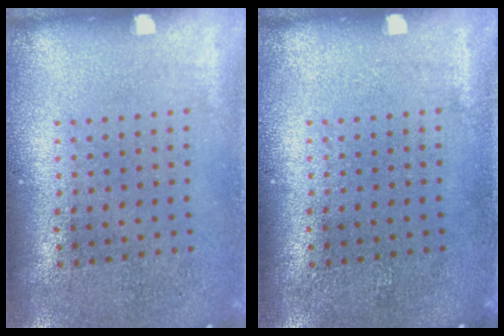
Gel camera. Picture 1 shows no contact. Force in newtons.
{"total": 0.0}